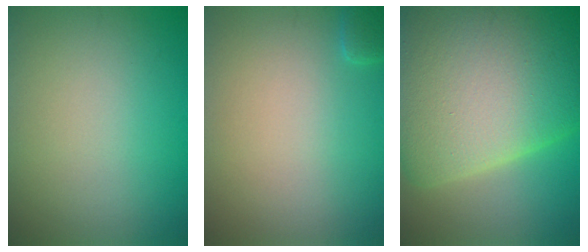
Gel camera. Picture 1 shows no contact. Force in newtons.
{"total": 1.1, "press": 1.0, "slide": 0.1}
{"total": 17.0, "press": 17.0, "slide": 0.7}